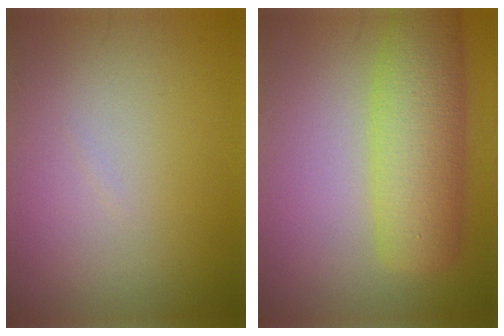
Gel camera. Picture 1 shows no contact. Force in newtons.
{"total": 7.1, "press": 7.1, "slide": 0.0}